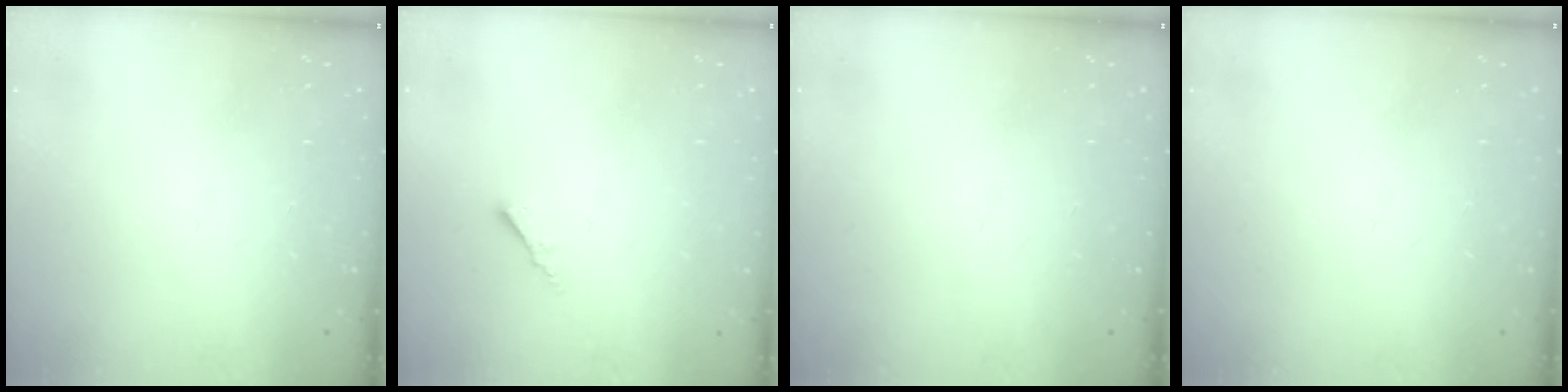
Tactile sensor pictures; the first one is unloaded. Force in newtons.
{"total": 1.8, "press": 1.7, "slide": 0.3}
{"total": 0.0}
{"total": 0.0}